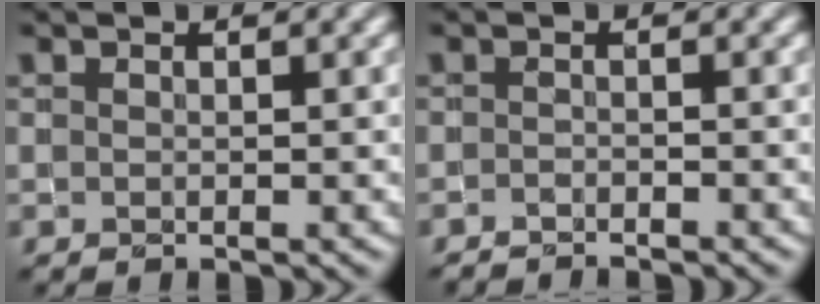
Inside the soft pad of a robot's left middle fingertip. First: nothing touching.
{"total": 1.7, "force": [-1.7, 0.1, 0.3], "torque": [-0.002, -0.006, -0.028]}